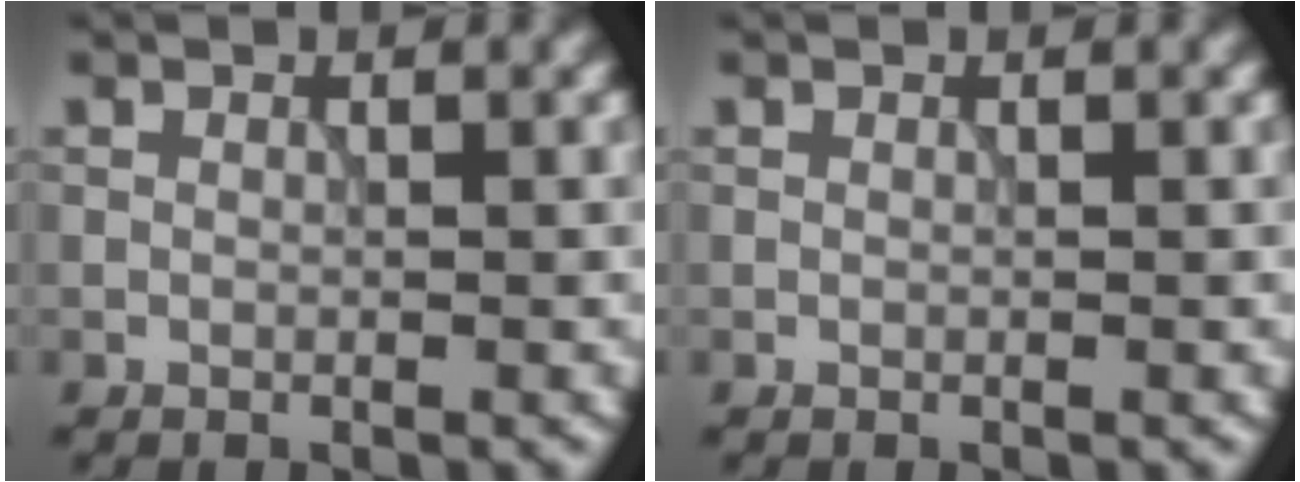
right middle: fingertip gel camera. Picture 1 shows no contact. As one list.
[{"total": 0.0}]